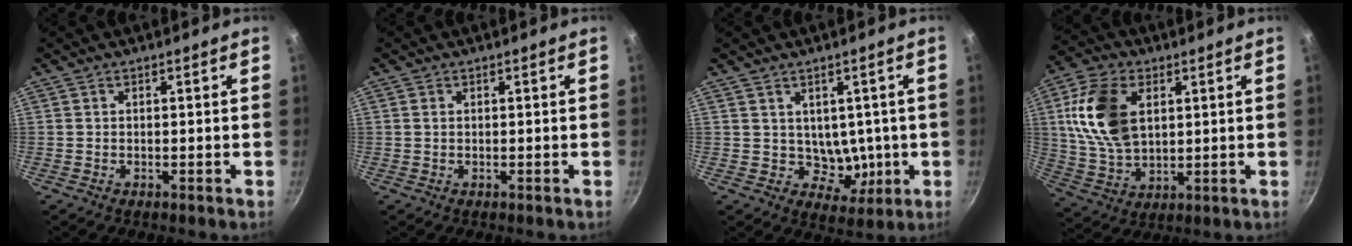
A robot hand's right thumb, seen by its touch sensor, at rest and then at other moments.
{"total": 0.6, "force": [0.1, 0.4, 0.4], "torque": [-0.008, 0.001, 0.003]}
{"total": 6.1, "force": [0.7, 5.1, 3.3], "torque": [-0.020, -0.016, 0.024]}
{"total": 15.2, "force": [3.8, 9.7, 11.1], "torque": [-0.199, -0.005, 0.077]}